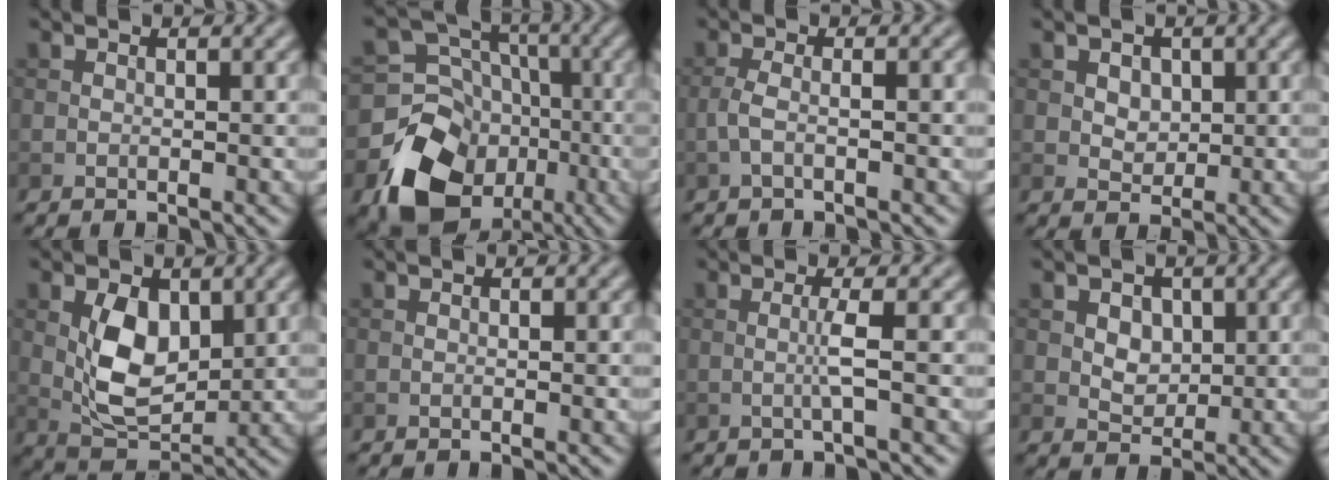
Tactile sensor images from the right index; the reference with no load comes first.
{"total": 12.4, "force": [-5.4, 9.9, 5.1], "torque": [-0.100, -0.022, -0.084]}
{"total": 2.2, "force": [-0.6, 0.6, 2.1], "torque": [-0.040, 0.004, -0.017]}
{"total": 2.7, "force": [0.9, 2.1, 1.4], "torque": [-0.034, 0.000, 0.022]}
{"total": 6.0, "force": [1.1, 3.7, 4.6], "torque": [-0.088, -0.008, 0.026]}
{"total": 0.0}
{"total": 1.7, "force": [-0.2, -0.1, 1.7], "torque": [-0.037, 0.001, -0.009]}
{"total": 3.2, "force": [0.9, 2.4, 1.8], "torque": [-0.035, -0.003, 0.023]}